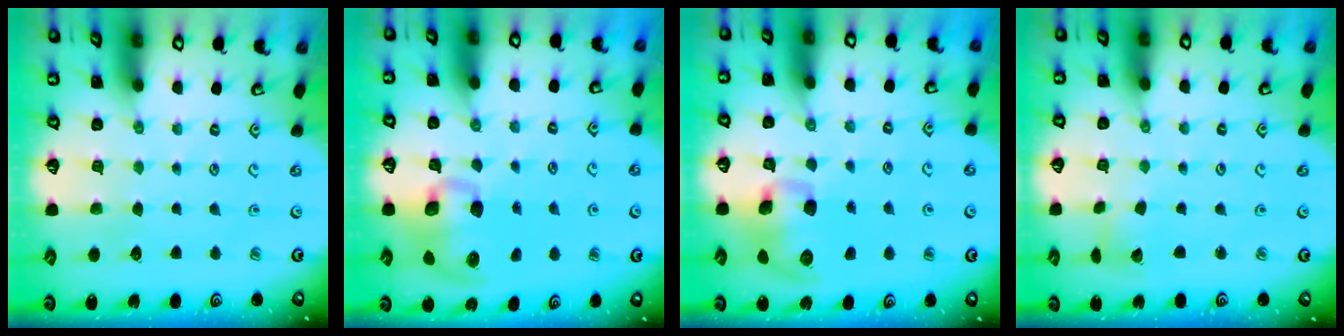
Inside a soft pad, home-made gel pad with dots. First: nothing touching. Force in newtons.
{"total": 10.8, "press": 10.6, "slide": 1.5}
{"total": 11.7, "press": 11.6, "slide": 1.8}
{"total": 2.6, "press": 2.6, "slide": 0.4}